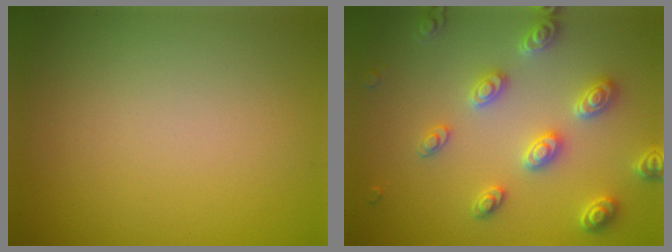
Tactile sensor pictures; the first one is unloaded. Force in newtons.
{"total": 3.8, "press": 3.6, "slide": 1.1}